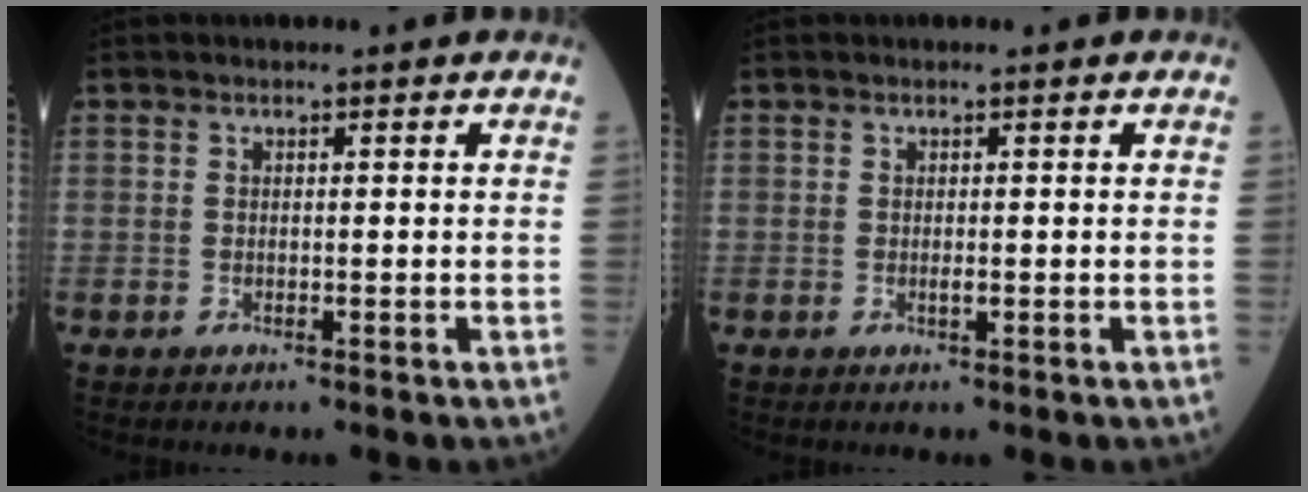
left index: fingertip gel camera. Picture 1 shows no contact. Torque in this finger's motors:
{"motor_torque": [0.44, -0.13, 0.12, 0.02]}